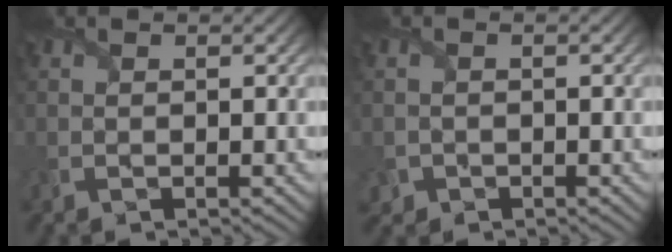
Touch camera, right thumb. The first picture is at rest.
{"total": 1.4, "force": [-0.8, 1.2, 0.0], "torque": [0.007, -0.007, -0.017]}